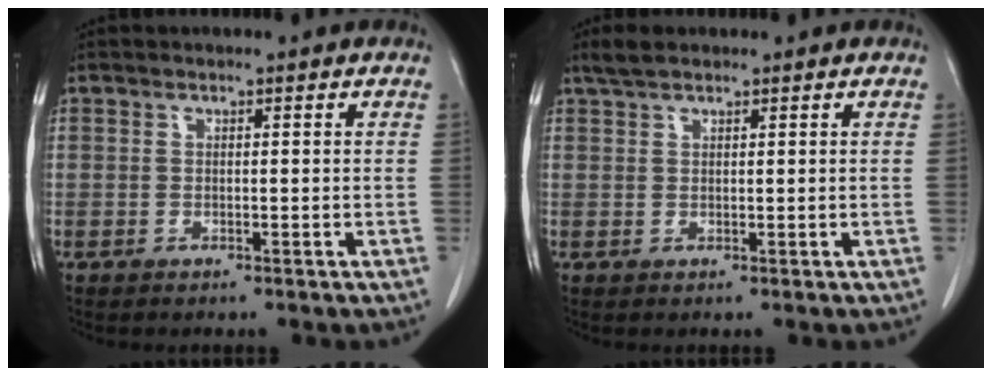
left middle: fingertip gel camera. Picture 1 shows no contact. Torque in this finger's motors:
{"motor_torque": [0.26, -0.26, -0.02, 0.00]}